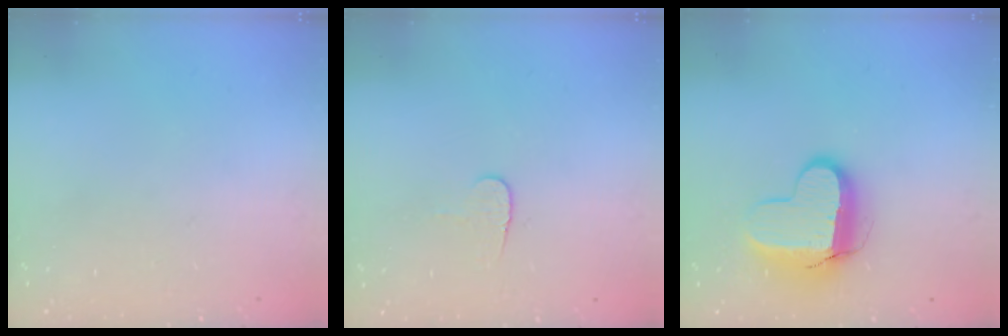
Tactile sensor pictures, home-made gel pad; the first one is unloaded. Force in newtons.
{"total": 4.5, "press": 4.5, "slide": 0.5}
{"total": 10.5, "press": 10.4, "slide": 0.8}